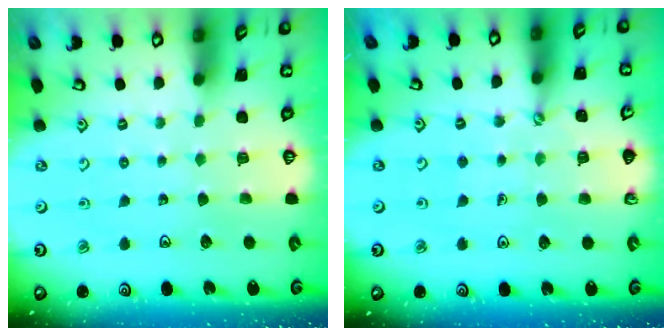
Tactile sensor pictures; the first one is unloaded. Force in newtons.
{"total": 1.6, "press": 1.6, "slide": 0.5}